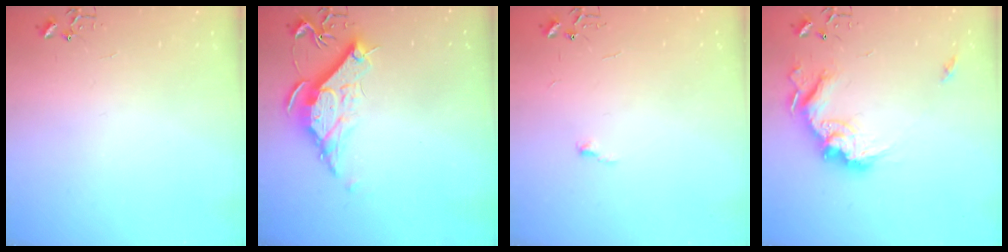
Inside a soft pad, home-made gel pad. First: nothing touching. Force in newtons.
{"total": 10.8, "press": 10.8, "slide": 0.3}
{"total": 3.5, "press": 3.5, "slide": 0.4}
{"total": 17.8, "press": 17.7, "slide": 2.1}